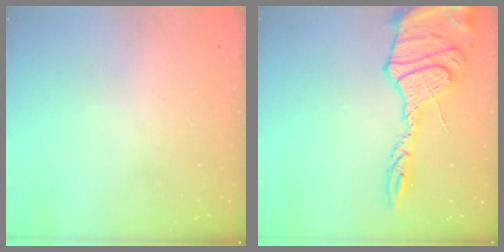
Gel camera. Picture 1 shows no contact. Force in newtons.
{"total": 19.5, "press": 19.4, "slide": 1.9}